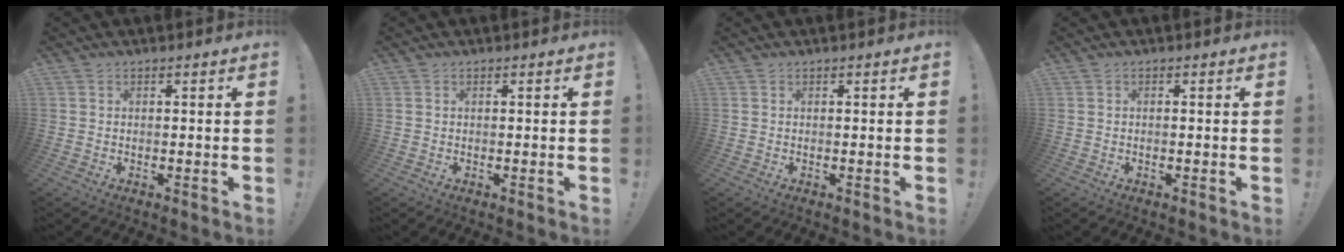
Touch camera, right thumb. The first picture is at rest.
{"total": 0.0}
{"total": 0.0}
{"total": 0.0}